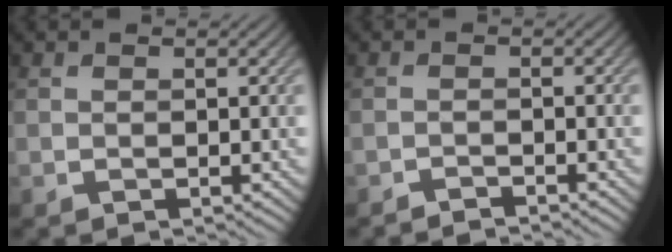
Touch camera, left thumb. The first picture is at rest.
{"total": 1.3, "force": [-1.3, -0.1, 0.2], "torque": [-0.002, 0.003, -0.026]}